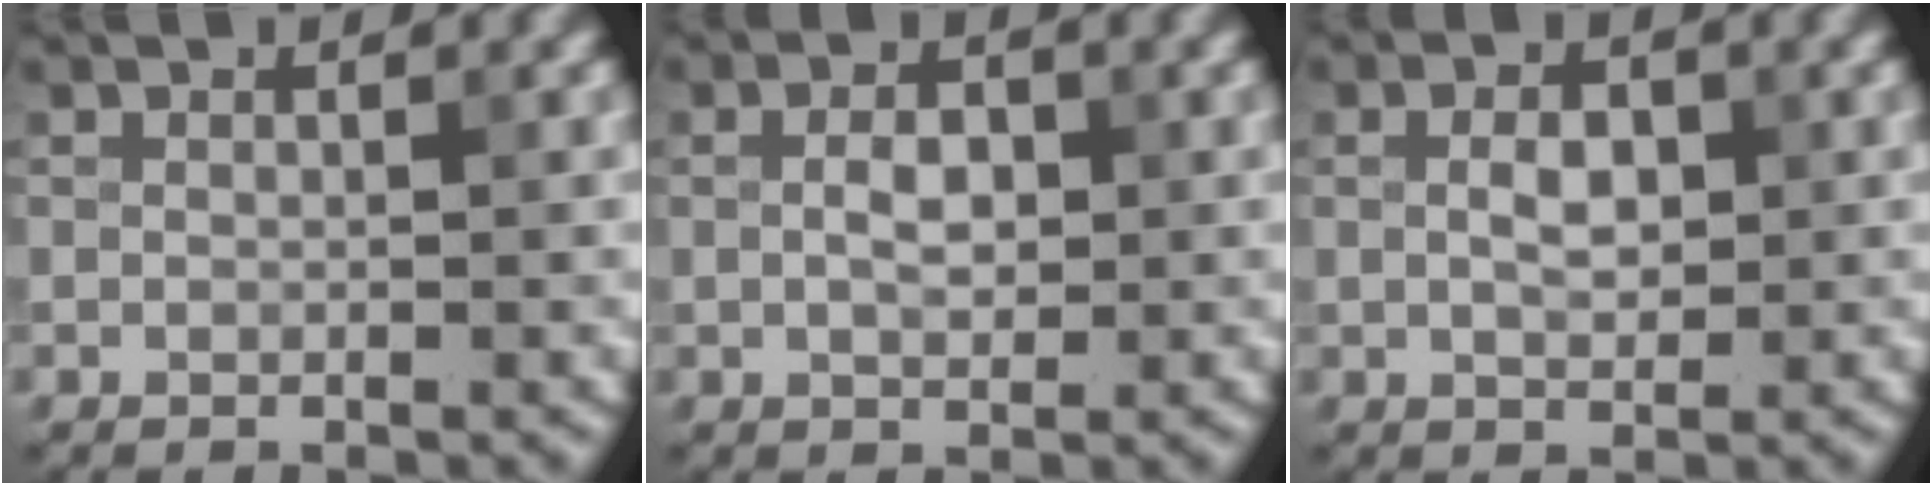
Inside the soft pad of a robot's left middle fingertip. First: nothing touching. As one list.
[{"total": 2.5, "force": [0.1, 1.5, 2.0], "torque": [-0.040, 0.002, 0.001]}, {"total": 2.4, "force": [0.2, 1.4, 2.0], "torque": [-0.040, 0.003, 0.004]}]